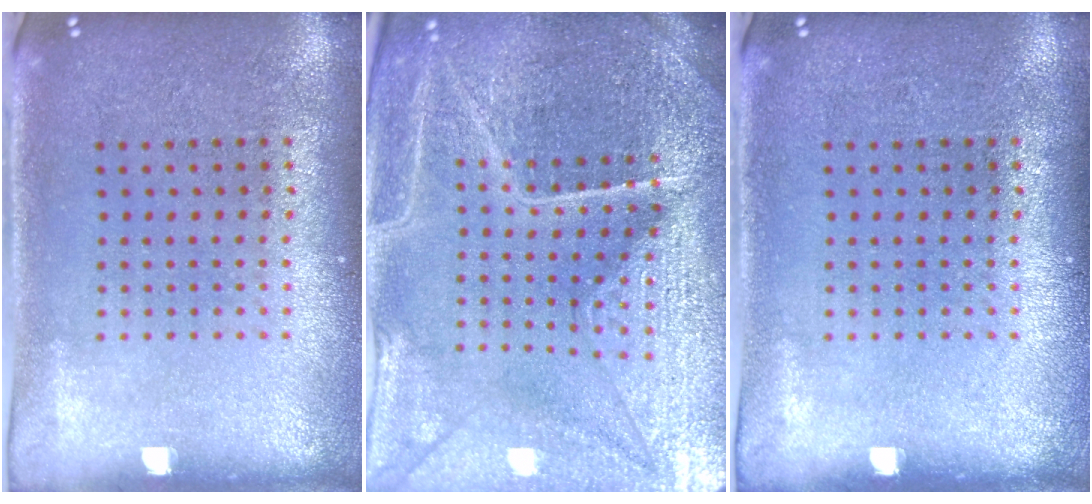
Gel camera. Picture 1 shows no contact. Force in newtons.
{"total": 5.6, "press": 5.2, "slide": 2.2}
{"total": 0.0}